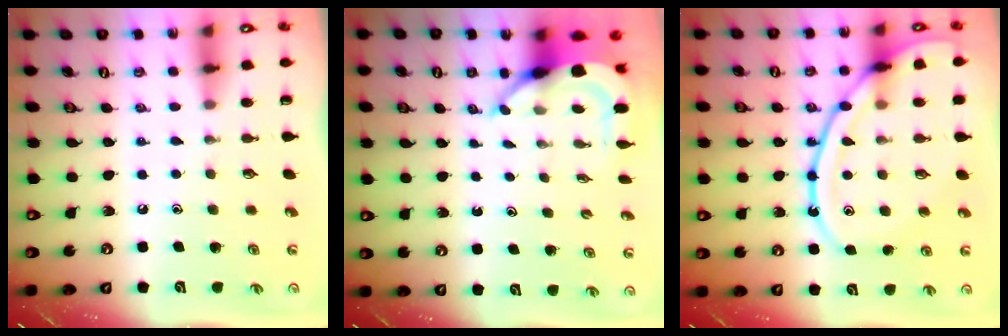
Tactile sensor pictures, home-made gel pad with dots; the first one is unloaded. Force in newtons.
{"total": 6.5, "press": 6.4, "slide": 0.9}
{"total": 17.9, "press": 17.8, "slide": 1.6}